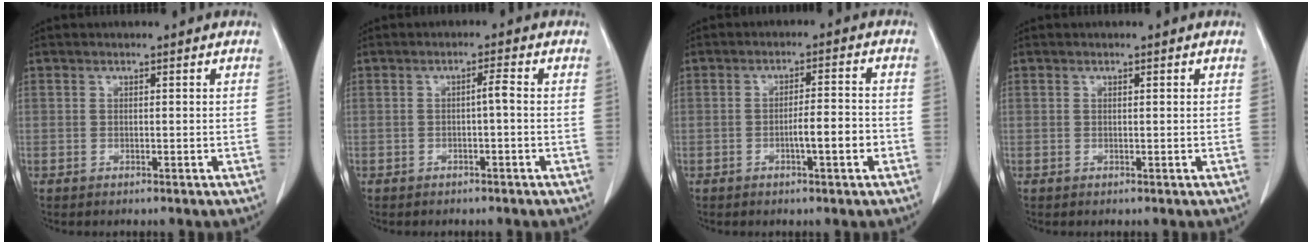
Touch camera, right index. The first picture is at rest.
{"total": 1.6, "force": [-0.3, 0.0, 1.6], "torque": [-0.023, 0.003, -0.005]}
{"total": 4.6, "force": [-1.6, 0.4, 4.3], "torque": [-0.064, 0.003, -0.025]}
{"total": 0.0}